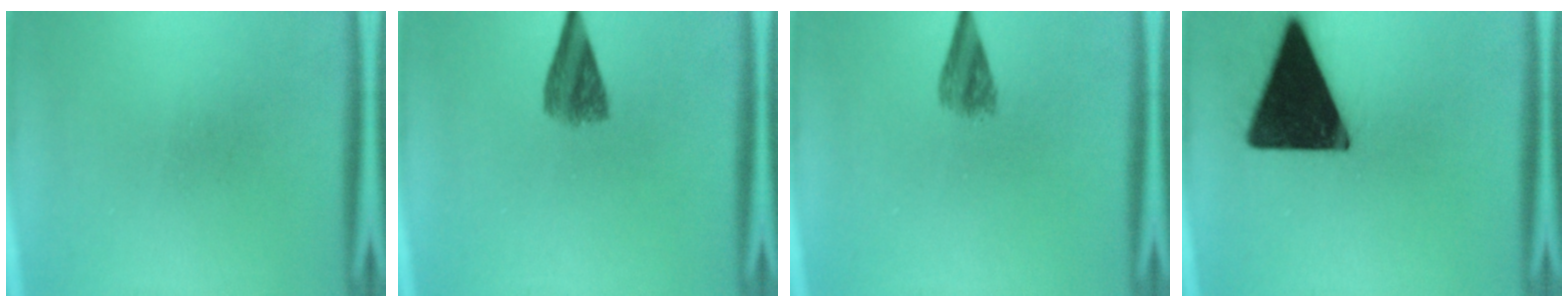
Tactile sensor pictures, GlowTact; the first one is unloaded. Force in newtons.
{"total": 5.3}
{"total": 3.5}
{"total": 20.0}